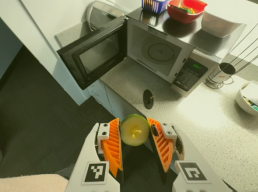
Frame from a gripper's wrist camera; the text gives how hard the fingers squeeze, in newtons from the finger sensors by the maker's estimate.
{"total": 11.3, "left": 11.2, "right": 11.5}